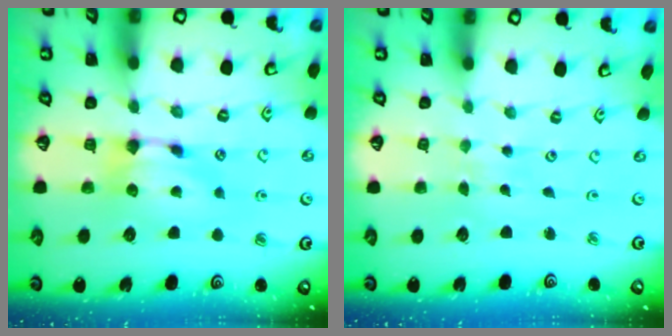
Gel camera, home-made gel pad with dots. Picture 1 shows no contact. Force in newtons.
{"total": 5.6, "press": 5.6, "slide": 0.2}